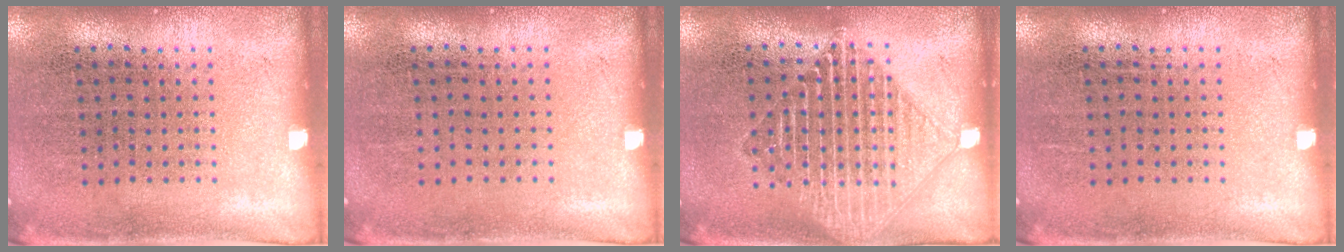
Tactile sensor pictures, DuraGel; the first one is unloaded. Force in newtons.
{"total": 0.0}
{"total": 1.8, "press": 1.8, "slide": 0.2}
{"total": 0.0}